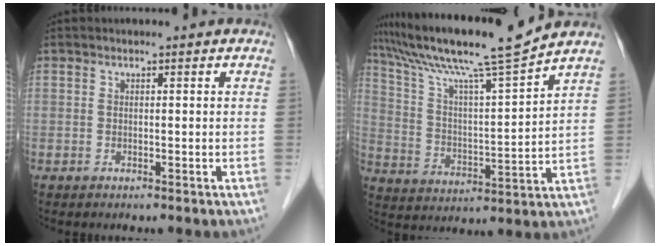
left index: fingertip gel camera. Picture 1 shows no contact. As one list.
[{"total": 15.6, "force": [13.4, -1.5, 7.9], "torque": [-0.148, -0.001, 0.227]}]